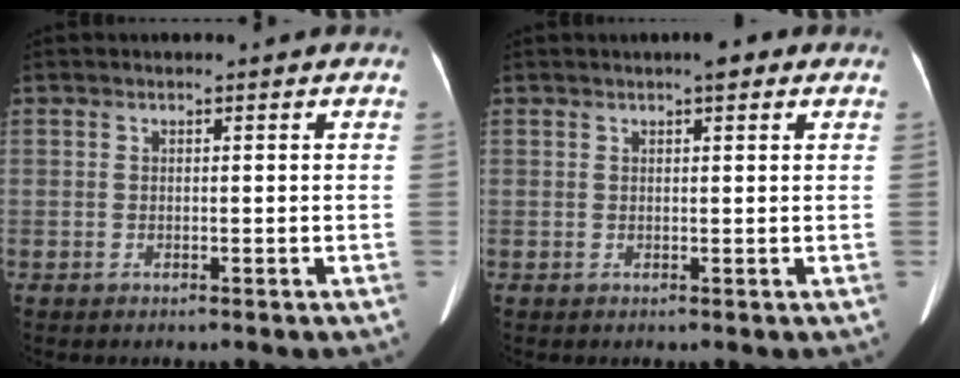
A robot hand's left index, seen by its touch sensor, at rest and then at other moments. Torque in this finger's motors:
{"motor_torque": [0.26, -0.27, 0.04, 0.04]}